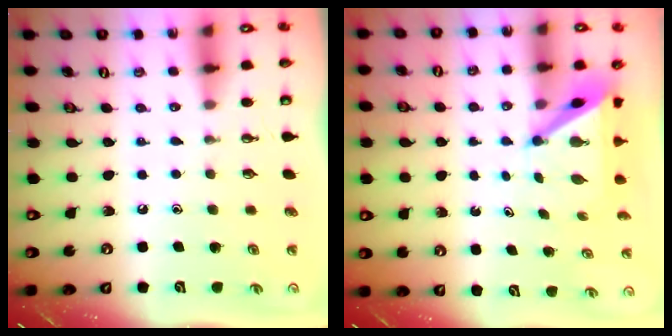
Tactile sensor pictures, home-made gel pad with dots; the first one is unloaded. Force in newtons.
{"total": 5.5, "press": 5.5, "slide": 0.5}